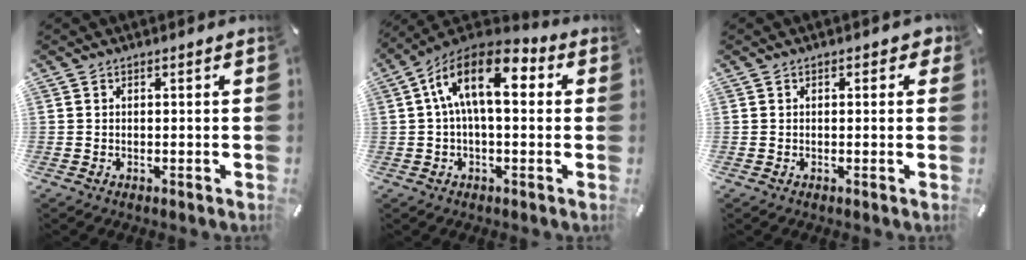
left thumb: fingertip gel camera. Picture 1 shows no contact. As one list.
[{"total": 14.6, "force": [3.2, 7.3, 12.3], "torque": [-0.213, -0.011, 0.052]}, {"total": 1.6, "force": [0.3, 1.0, 1.3], "torque": [-0.009, 0.000, 0.001]}]